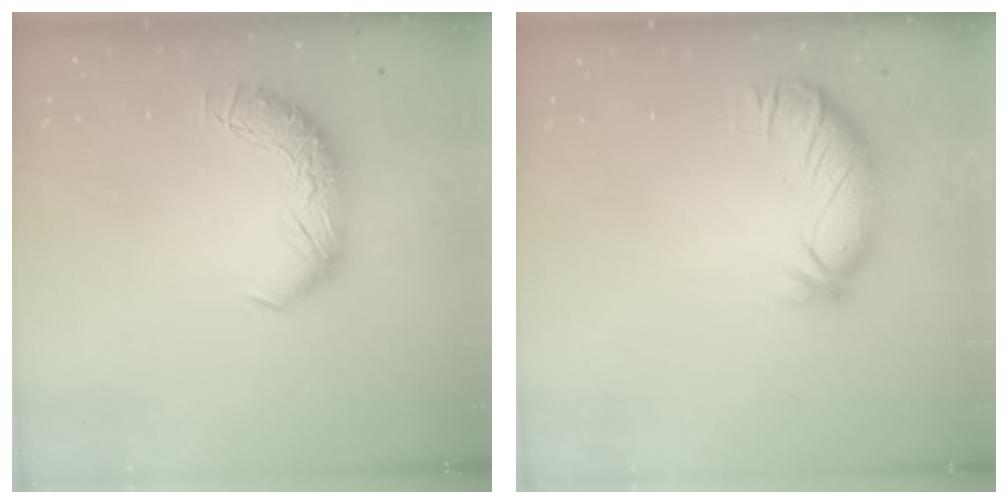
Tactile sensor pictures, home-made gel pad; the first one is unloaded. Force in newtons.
{"total": 2.7, "press": 2.6, "slide": 0.9}